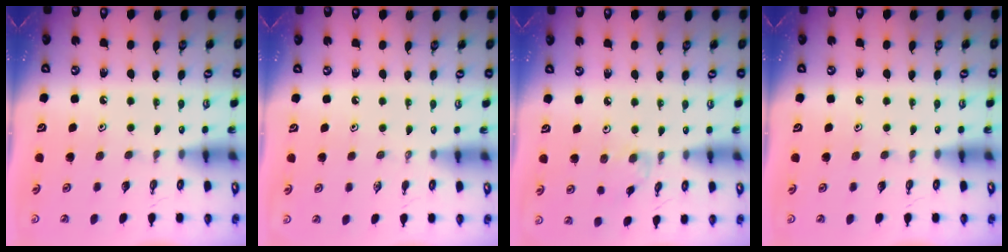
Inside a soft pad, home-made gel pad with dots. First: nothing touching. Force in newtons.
{"total": 0.0}
{"total": 1.6, "press": 1.5, "slide": 0.4}
{"total": 0.0}